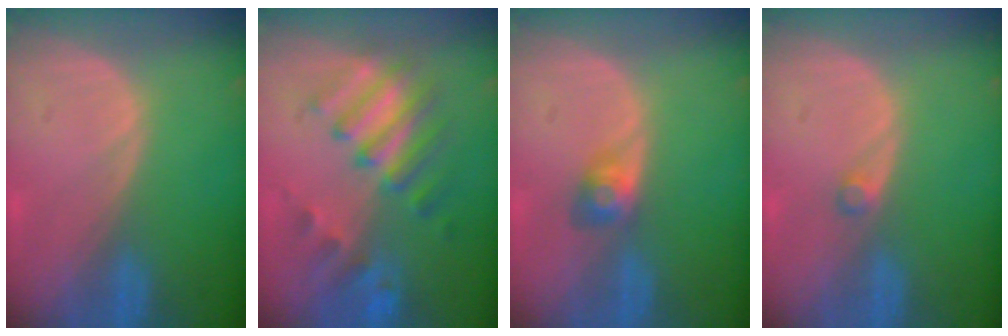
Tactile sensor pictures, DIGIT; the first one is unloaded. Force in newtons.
{"total": 8.1, "press": 7.7, "slide": 2.7}
{"total": 2.8, "press": 2.6, "slide": 1.0}
{"total": 1.0, "press": 1.0, "slide": 0.2}